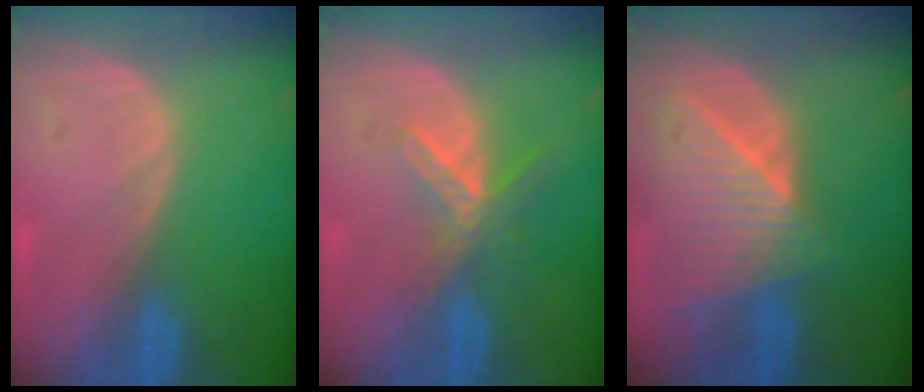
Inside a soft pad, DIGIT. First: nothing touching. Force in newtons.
{"total": 5.7, "press": 5.0, "slide": 2.8}
{"total": 9.0, "press": 8.1, "slide": 4.1}